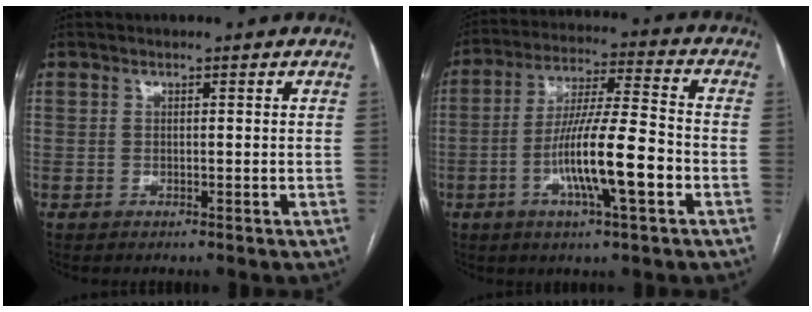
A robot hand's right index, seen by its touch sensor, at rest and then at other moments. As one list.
[{"total": 13.0, "force": [-4.2, 1.0, 12.3], "torque": [-0.222, -0.002, -0.076]}]